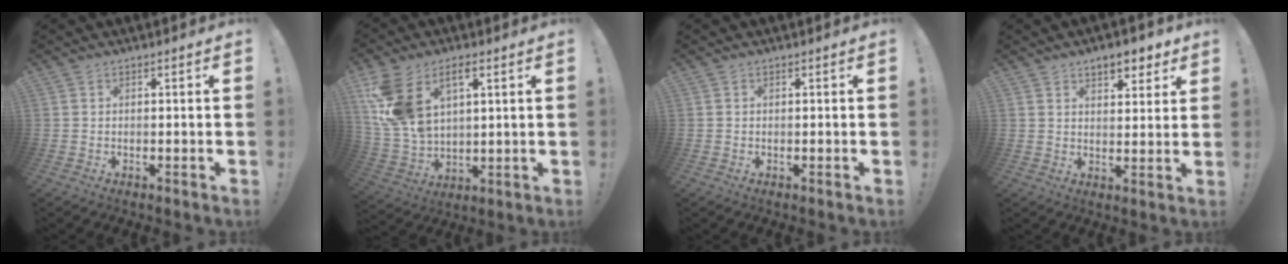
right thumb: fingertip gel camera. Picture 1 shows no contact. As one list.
[{"total": 13.4, "force": [6.2, 8.1, 8.8], "torque": [-0.190, -0.023, 0.120]}, {"total": 0.0}, {"total": 6.7, "force": [4.9, 3.2, 3.4], "torque": [-0.039, -0.024, 0.085]}]